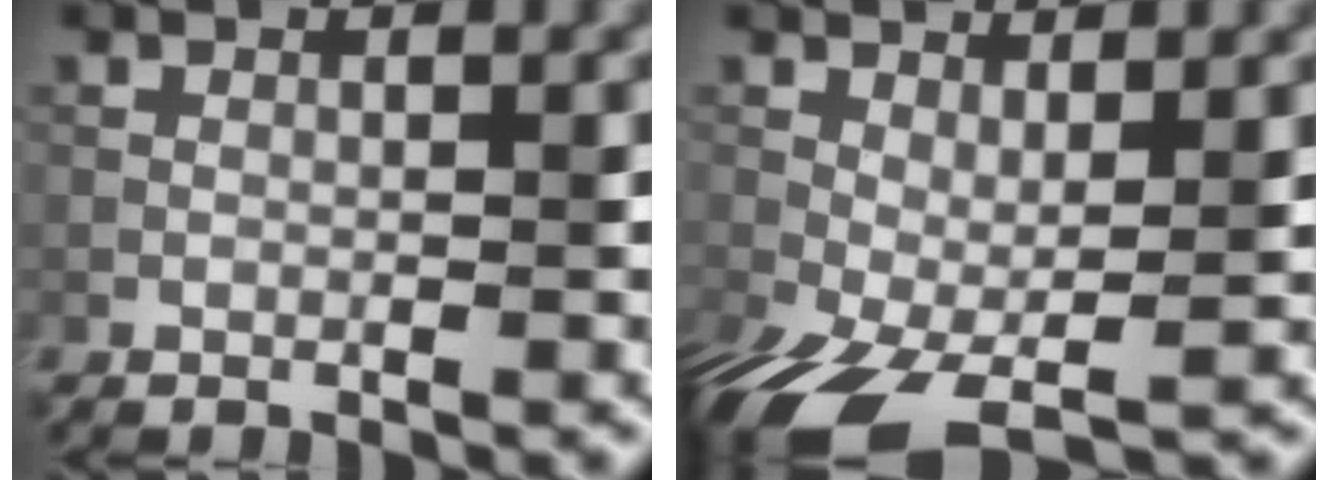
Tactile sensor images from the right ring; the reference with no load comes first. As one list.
[{"total": 7.6, "force": [-2.2, 3.6, 6.4], "torque": [-0.126, -0.031, -0.026]}]